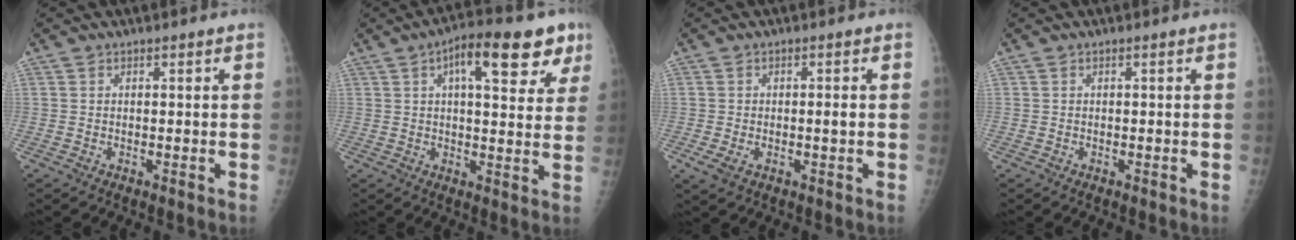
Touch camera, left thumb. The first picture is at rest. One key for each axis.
{"total": 14.1, "fx": 6.8, "fy": 5.5, "fz": 11.0, "tx": -0.112, "ty": -0.005, "tz": 0.086}
{"total": 3.6, "fx": -0.6, "fy": 1.4, "fz": 3.3, "tx": -0.067, "ty": 0.005, "tz": -0.007}
{"total": 0.0}